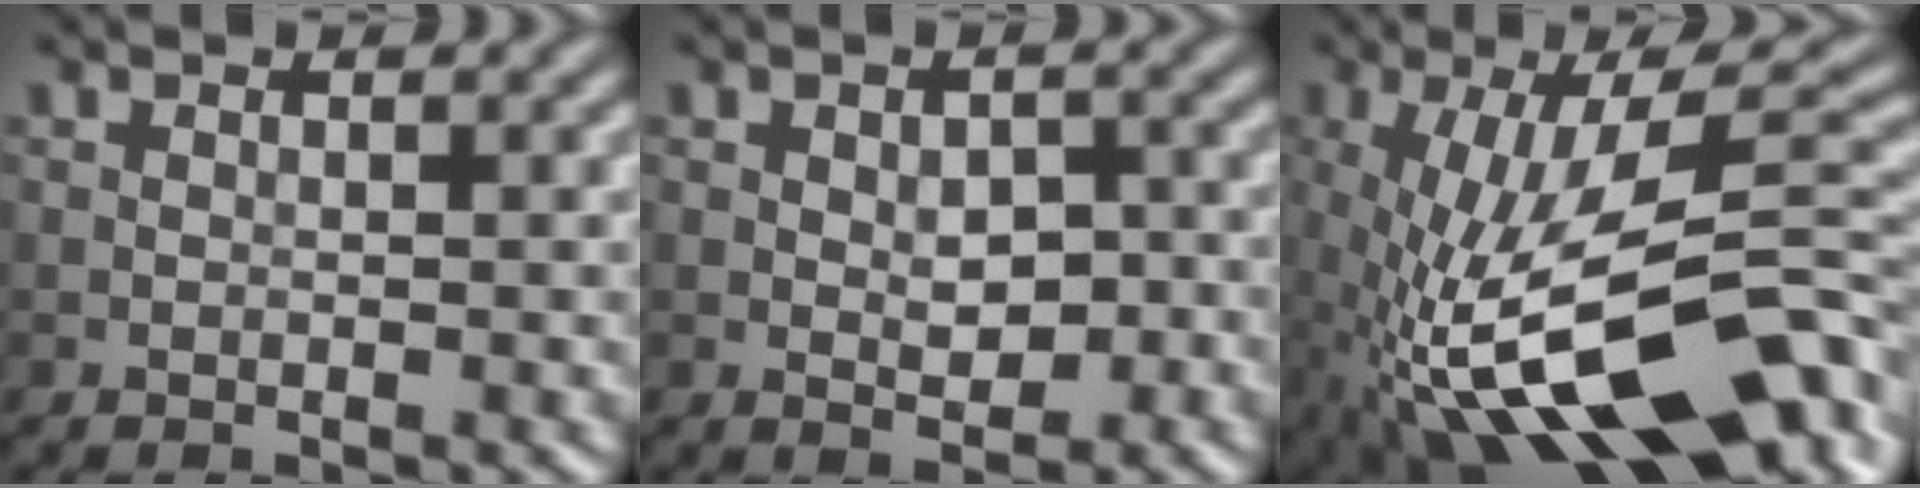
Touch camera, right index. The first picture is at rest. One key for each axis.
{"total": 2.8, "fx": -0.2, "fy": 1.6, "fz": 2.3, "tx": -0.033, "ty": -0.003, "tz": -0.002}
{"total": 16.1, "fx": -4.9, "fy": 5.5, "fz": 14.3, "tx": -0.240, "ty": 0.017, "tz": -0.085}